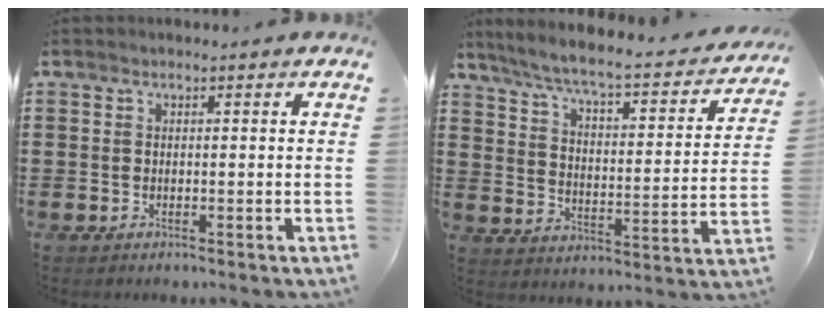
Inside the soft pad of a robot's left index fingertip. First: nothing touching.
{"total": 5.6, "force": [4.8, 0.0, 2.9], "torque": [-0.079, -0.038, 0.073]}